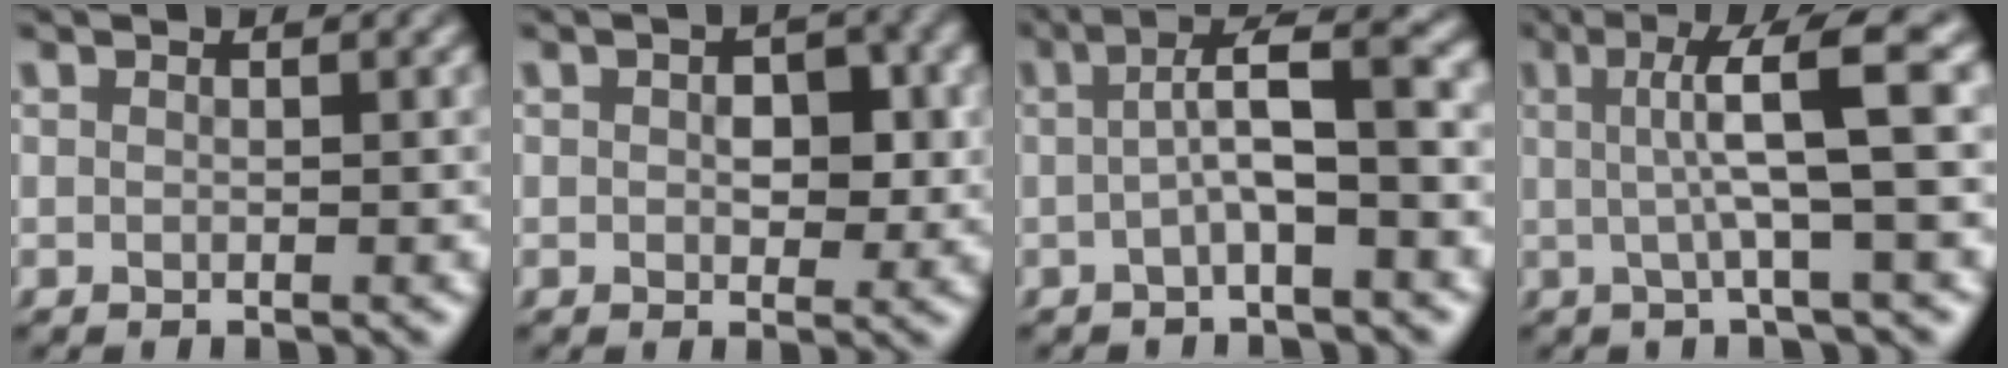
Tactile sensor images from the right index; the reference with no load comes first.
{"total": 3.0, "force": [0.2, 2.2, 2.0], "torque": [-0.028, -0.007, 0.002]}
{"total": 4.6, "force": [-0.2, 0.9, 4.5], "torque": [-0.067, 0.011, -0.010]}
{"total": 5.5, "force": [1.5, -0.1, 5.3], "torque": [-0.080, 0.022, 0.015]}